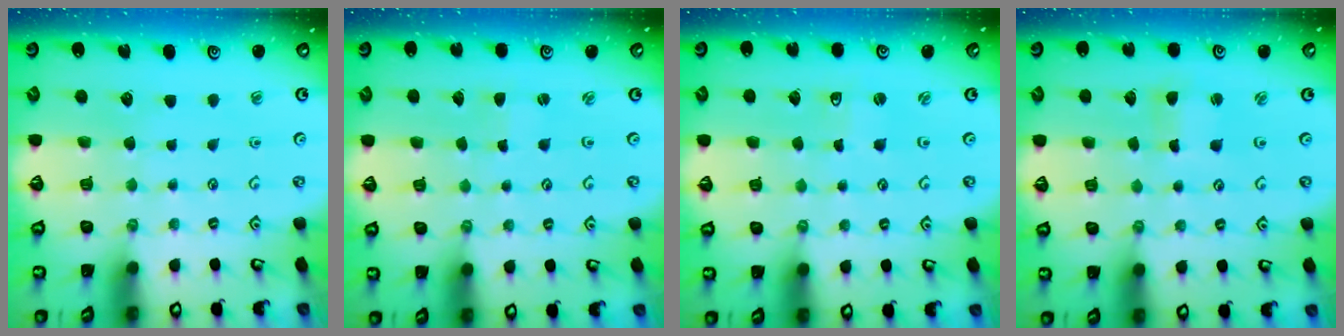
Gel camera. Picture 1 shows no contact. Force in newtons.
{"total": 0.0}
{"total": 1.9, "press": 1.8, "slide": 0.4}
{"total": 1.3, "press": 1.2, "slide": 0.2}